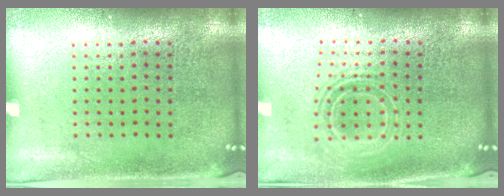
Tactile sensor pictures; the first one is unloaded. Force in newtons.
{"total": 1.6, "press": 1.2, "slide": 1.0}